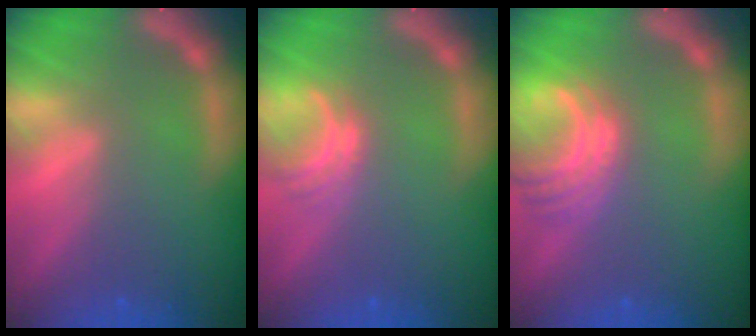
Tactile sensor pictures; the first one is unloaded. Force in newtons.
{"total": 2.5}
{"total": 5.5}